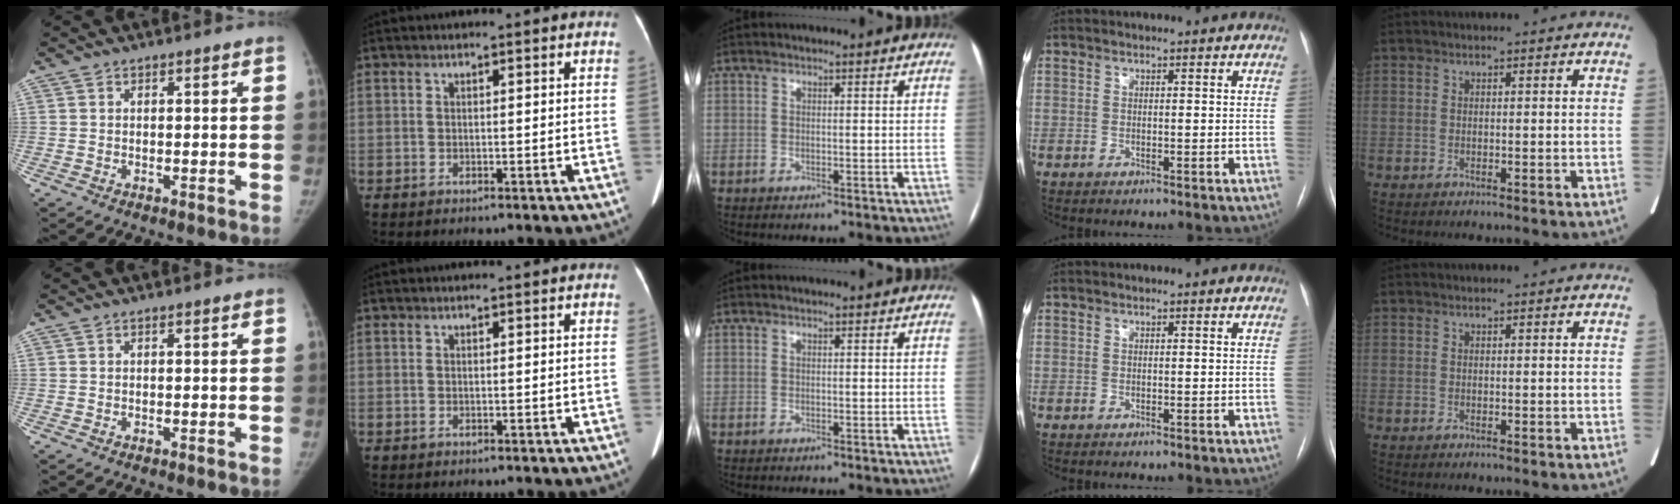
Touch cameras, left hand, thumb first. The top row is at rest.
{}